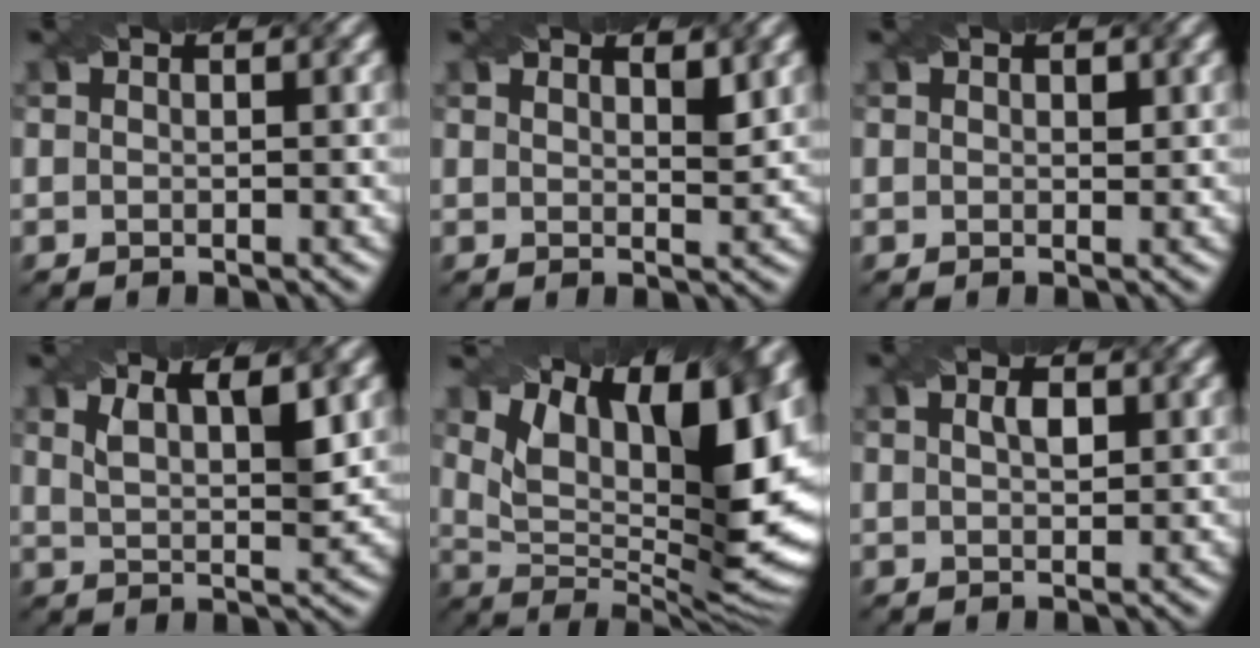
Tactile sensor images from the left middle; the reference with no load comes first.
{"total": 2.0, "force": [1.6, 0.5, 1.2], "torque": [-0.011, -0.007, 0.029]}
{"total": 0.7, "force": [0.3, 0.5, 0.5], "torque": [-0.005, -0.002, 0.004]}
{"total": 4.6, "force": [2.5, 1.5, 3.5], "torque": [-0.053, 0.006, 0.037]}
{"total": 16.9, "force": [7.1, 7.1, 13.5], "torque": [-0.205, 0.026, 0.128]}
{"total": 1.5, "force": [0.6, 0.7, 1.2], "torque": [-0.026, 0.002, 0.012]}